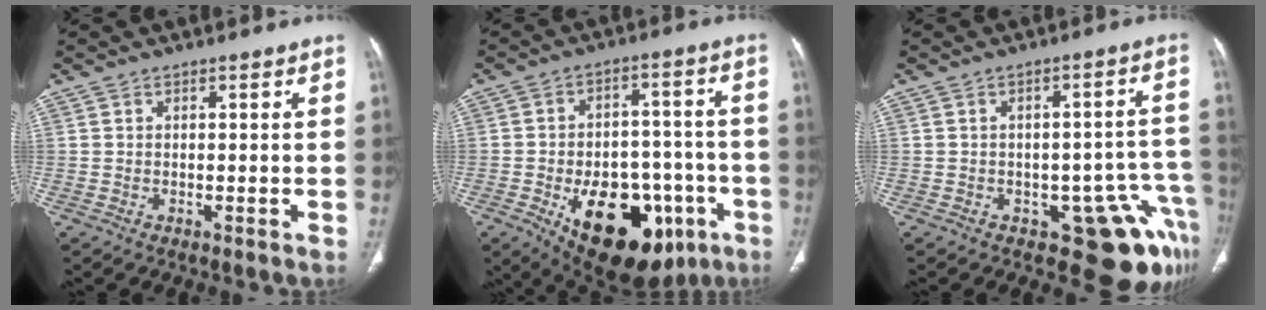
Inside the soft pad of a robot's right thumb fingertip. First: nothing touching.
{"total": 23.5, "force": [-9.4, 13.6, 16.7], "torque": [-0.209, 0.030, -0.113]}
{"total": 11.7, "force": [-6.6, 5.6, 7.9], "torque": [-0.045, 0.051, -0.081]}